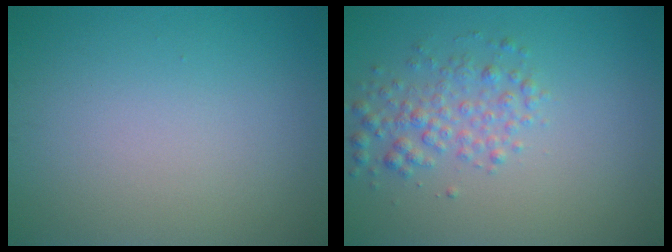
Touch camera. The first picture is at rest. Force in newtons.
{"total": 2.8, "press": 2.8, "slide": 0.1}